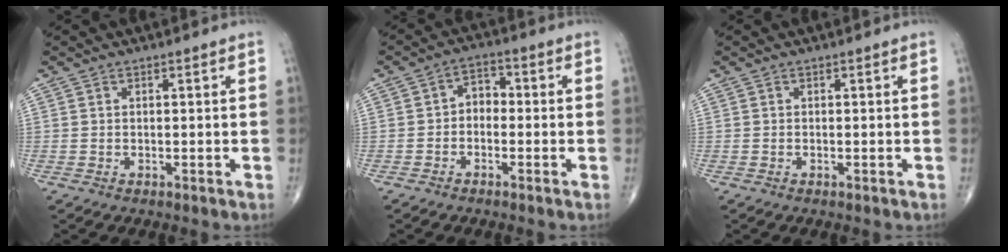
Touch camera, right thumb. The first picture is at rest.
{"total": 4.0, "force": [-0.8, 3.0, 2.5], "torque": [-0.022, 0.021, -0.029]}
{"total": 0.0}